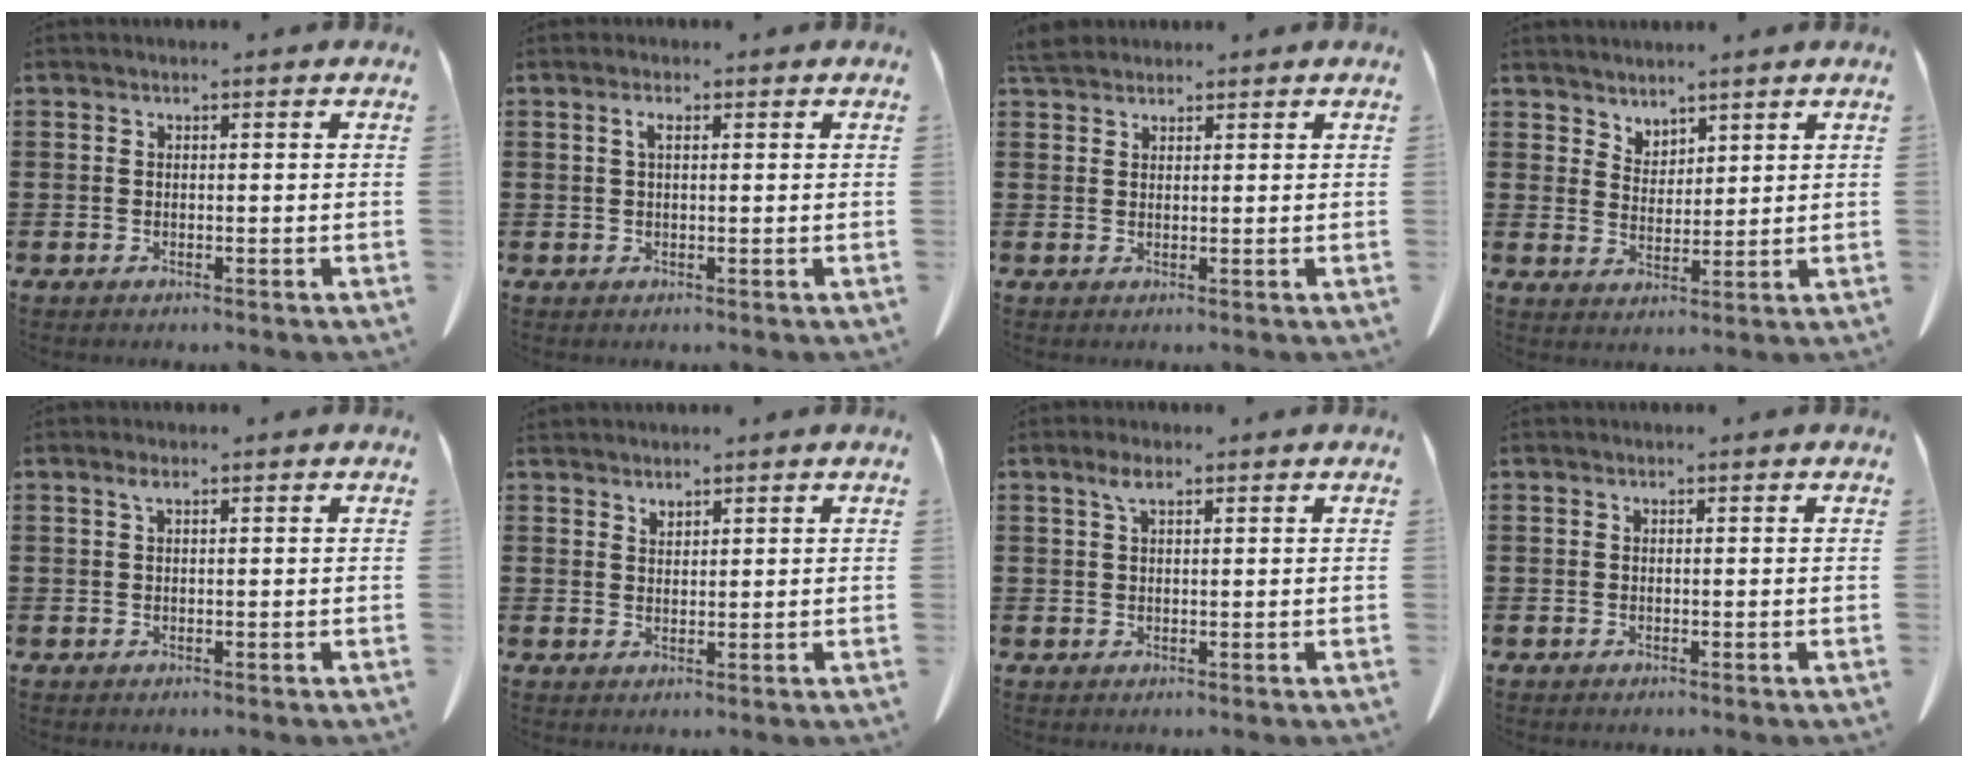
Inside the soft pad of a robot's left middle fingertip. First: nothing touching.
{"total": 1.6, "force": [0.5, 0.5, 1.4], "torque": [-0.029, 0.005, 0.008]}
{"total": 2.9, "force": [2.6, 0.8, 0.9], "torque": [-0.026, 0.001, 0.051]}
{"total": 3.1, "force": [3.0, 1.0, -0.4], "torque": [-0.003, -0.008, 0.057]}
{"total": 1.1, "force": [0.5, 0.3, 1.0], "torque": [-0.020, 0.004, 0.008]}
{"total": 1.5, "force": [1.5, 0.3, 0.0], "torque": [-0.003, -0.001, 0.029]}
{"total": 2.4, "force": [1.3, 0.7, 1.9], "torque": [-0.042, 0.005, 0.022]}
{"total": 0.0}